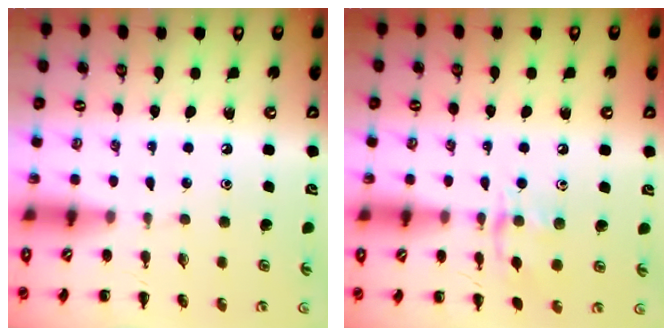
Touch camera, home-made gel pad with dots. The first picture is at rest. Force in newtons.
{"total": 9.1, "press": 9.0, "slide": 0.7}